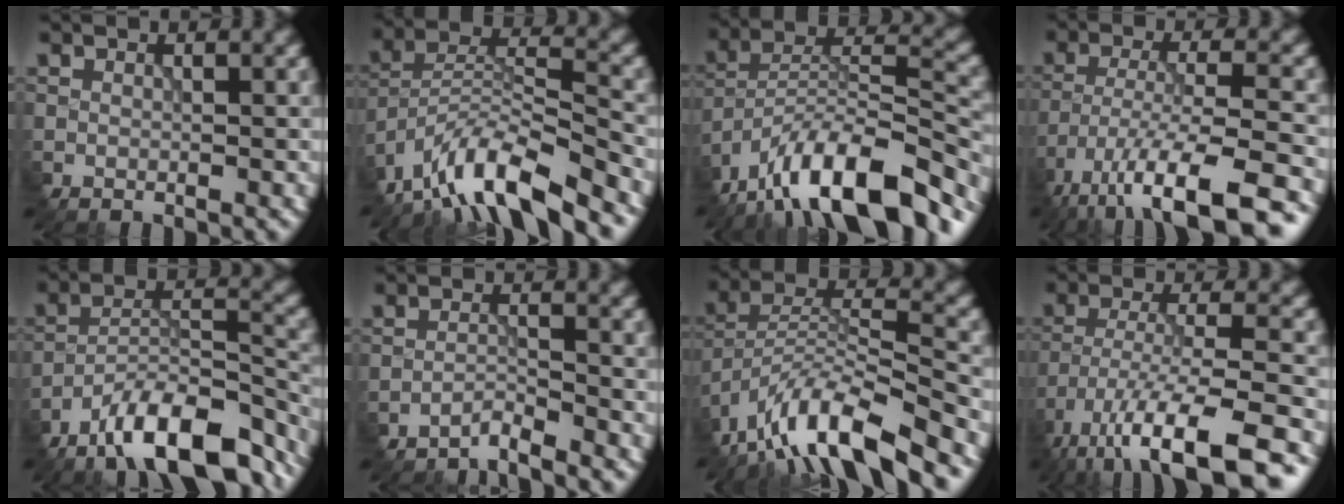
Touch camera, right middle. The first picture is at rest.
{"total": 10.2, "force": [-8.3, 2.2, 5.5], "torque": [-0.094, 0.010, -0.157]}
{"total": 14.5, "force": [-11.0, 4.9, 8.0], "torque": [-0.145, 0.021, -0.188]}
{"total": 11.2, "force": [-7.7, 2.8, 7.5], "torque": [-0.134, -0.004, -0.127]}
{"total": 11.6, "force": [-8.6, 3.6, 6.9], "torque": [-0.112, 0.009, -0.152]}
{"total": 2.1, "force": [-2.1, 0.0, 0.1], "torque": [0.005, 0.007, -0.048]}
{"total": 11.5, "force": [-8.8, 2.8, 6.8], "torque": [-0.116, 0.014, -0.167]}
{"total": 12.3, "force": [-8.4, 3.4, 8.3], "torque": [-0.158, -0.006, -0.136]}